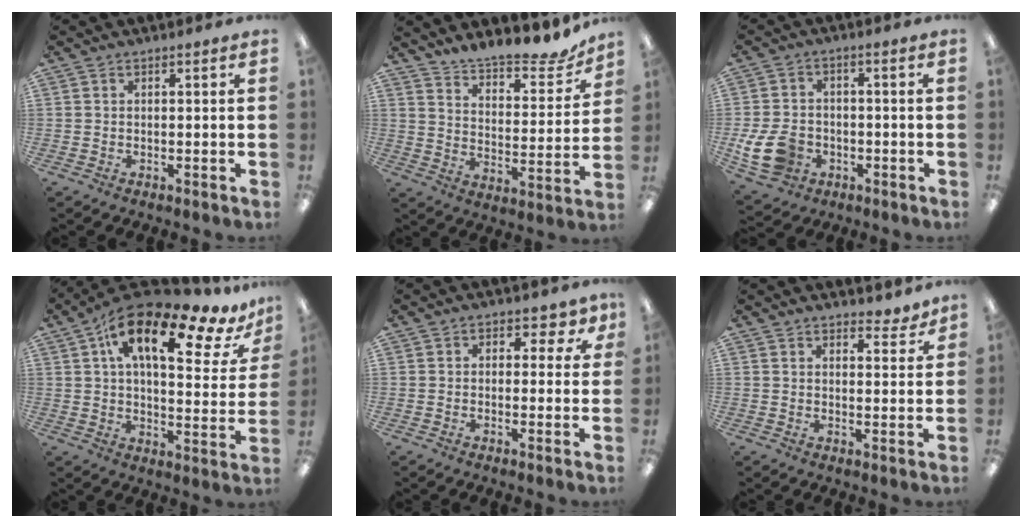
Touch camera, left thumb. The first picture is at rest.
{"total": 9.6, "force": [9.1, 2.3, 2.2], "torque": [-0.033, -0.083, 0.155]}
{"total": 10.1, "force": [-3.4, 7.6, 5.7], "torque": [-0.125, 0.016, -0.061]}
{"total": 18.9, "force": [10.5, 7.3, 13.9], "torque": [-0.226, -0.045, 0.169]}
{"total": 3.5, "force": [1.2, 2.7, 1.9], "torque": [-0.018, 0.000, 0.017]}
{"total": 3.8, "force": [3.5, 1.2, 0.7], "torque": [0.013, -0.028, 0.060]}